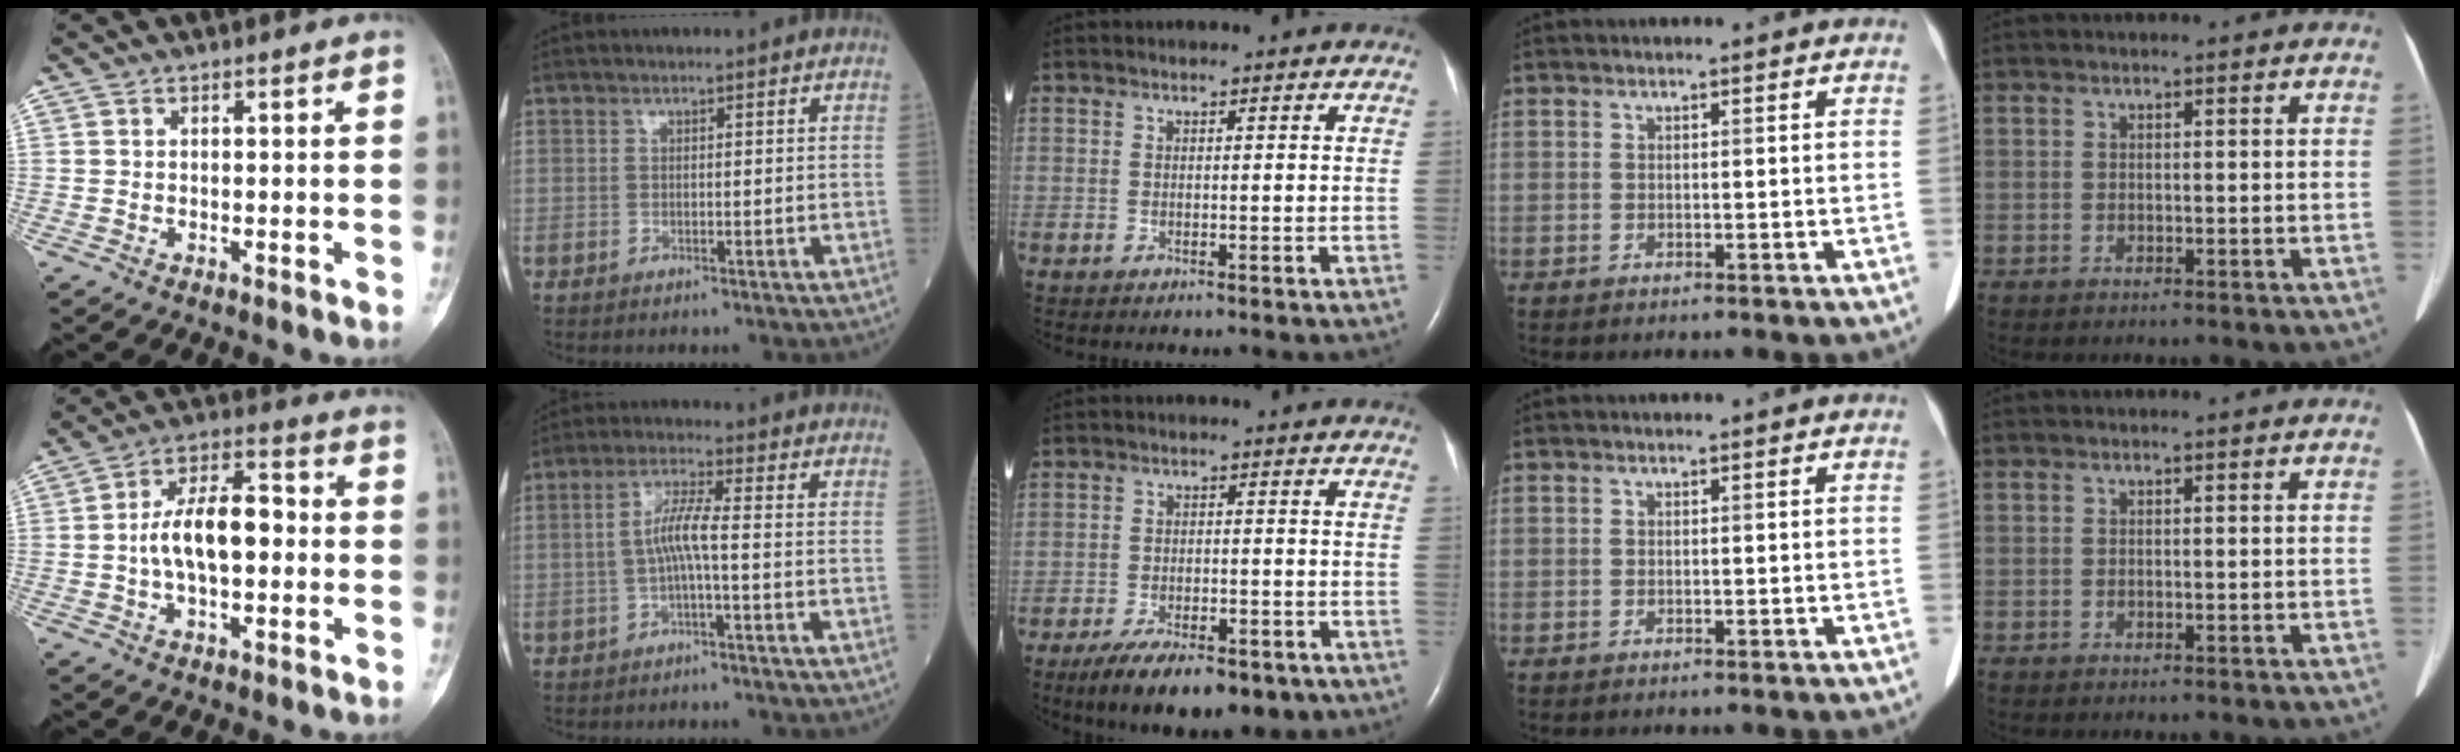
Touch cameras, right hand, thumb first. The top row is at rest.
{"thumb": {"total": 12.0, "force": [-0.6, 6.2, 10.3], "torque": [-0.166, 0.030, -0.018]}, "index": {"total": 5.0, "force": [-0.6, 0.1, 5.0], "torque": [-0.097, 0.014, -0.013]}, "middle": {"total": 12.1, "force": [-8.3, 4.7, 7.4], "torque": [-0.107, -0.005, -0.124]}}